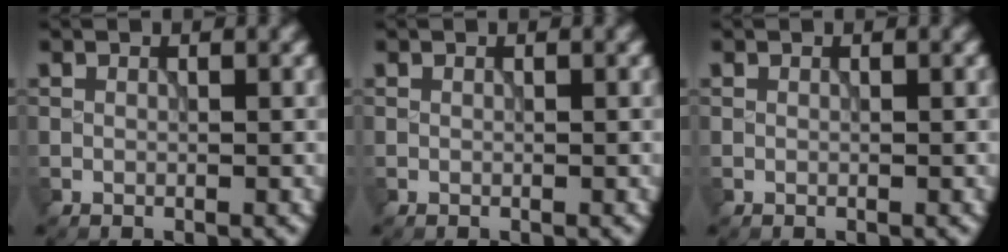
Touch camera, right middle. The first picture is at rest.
{"total": 0.0}
{"total": 0.0}